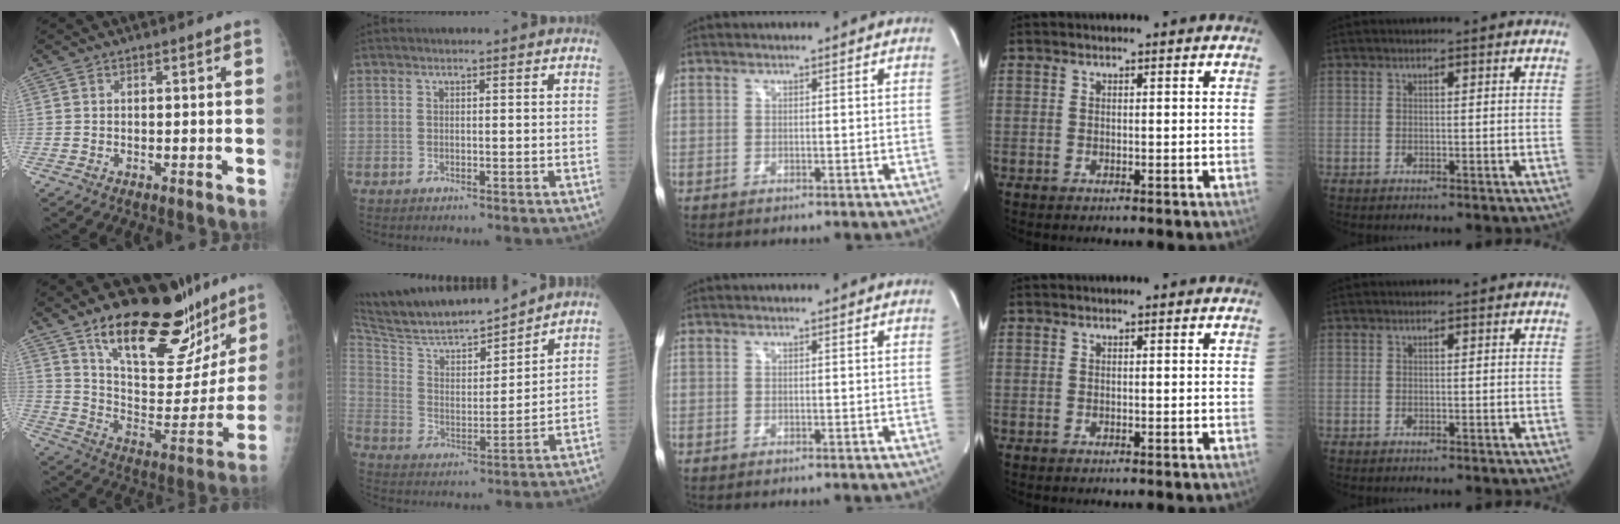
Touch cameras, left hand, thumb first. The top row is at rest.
{"thumb": {"total": 28.0, "force": [19.0, 11.6, 17.0], "torque": [-0.203, -0.079, 0.299]}, "index": {"total": 16.8, "force": [15.1, 1.8, 7.1], "torque": [-0.131, 0.000, 0.262]}}